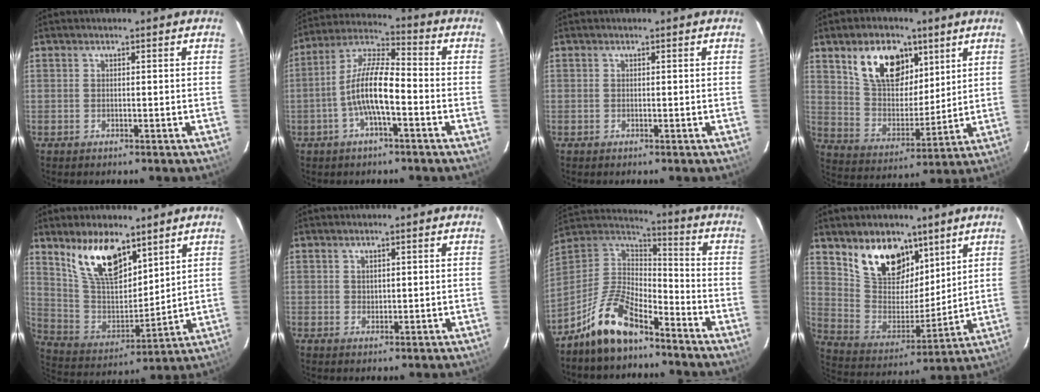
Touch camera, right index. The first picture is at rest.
{"total": 10.5, "force": [-3.3, 2.7, 9.6], "torque": [-0.200, 0.009, -0.064]}
{"total": 0.0}
{"total": 15.0, "force": [7.9, 8.7, 9.4], "torque": [-0.169, 0.018, 0.153]}
{"total": 15.3, "force": [9.8, 6.8, 9.6], "torque": [-0.182, -0.001, 0.199]}
{"total": 1.3, "force": [0.8, 0.9, 0.4], "torque": [-0.002, 0.004, 0.015]}
{"total": 11.7, "force": [-7.9, 4.9, 7.0], "torque": [-0.157, 0.024, -0.152]}
{"total": 16.1, "force": [9.8, 9.5, 8.5], "torque": [-0.174, 0.007, 0.193]}